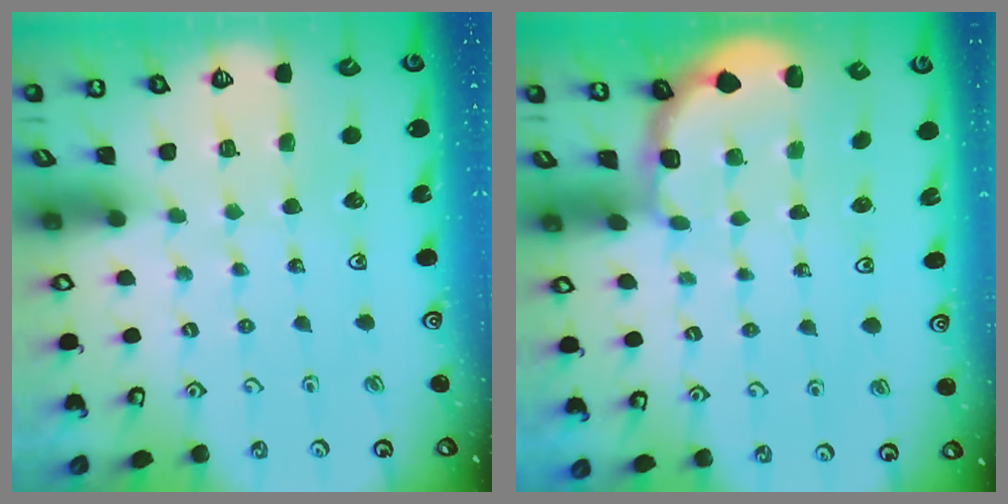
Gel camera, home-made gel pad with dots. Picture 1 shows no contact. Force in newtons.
{"total": 2.0, "press": 1.8, "slide": 0.7}